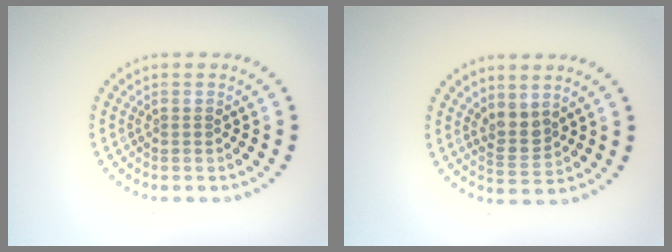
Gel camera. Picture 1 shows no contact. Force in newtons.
{"total": 2.3, "press": 1.9, "slide": 1.2}